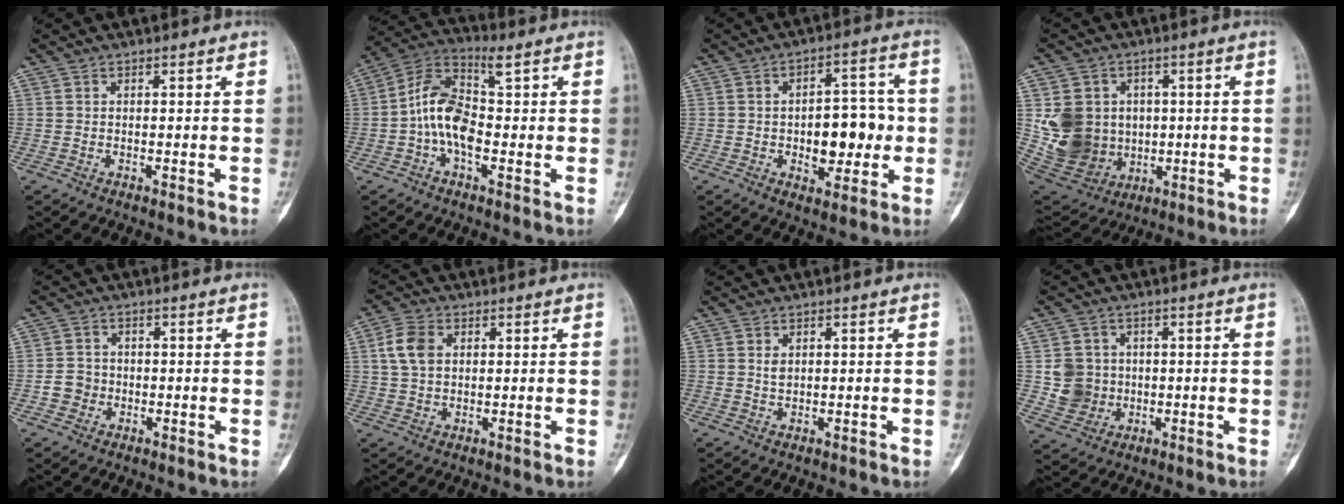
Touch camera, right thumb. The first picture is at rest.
{"total": 10.1, "force": [-0.1, 5.4, 8.6], "torque": [-0.173, 0.033, -0.008]}
{"total": 11.2, "force": [-1.3, 6.7, 8.9], "torque": [-0.083, 0.026, -0.015]}
{"total": 15.2, "force": [0.6, 13.3, 7.4], "torque": [-0.113, 0.003, 0.039]}
{"total": 3.6, "force": [-0.9, 3.4, 1.0], "torque": [-0.003, 0.011, -0.020]}
{"total": 6.1, "force": [1.3, 4.2, 4.2], "torque": [-0.082, 0.006, 0.023]}
{"total": 0.7, "force": [0.3, 0.5, 0.4], "torque": [-0.002, 0.000, 0.006]}
{"total": 6.8, "force": [-0.1, 6.5, 2.0], "torque": [-0.009, 0.006, 0.001]}